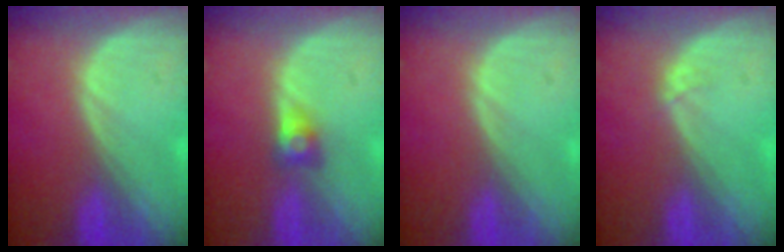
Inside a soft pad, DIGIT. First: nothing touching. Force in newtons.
{"total": 2.6, "press": 2.3, "slide": 1.0}
{"total": 0.0}
{"total": 0.7, "press": 0.6, "slide": 0.3}